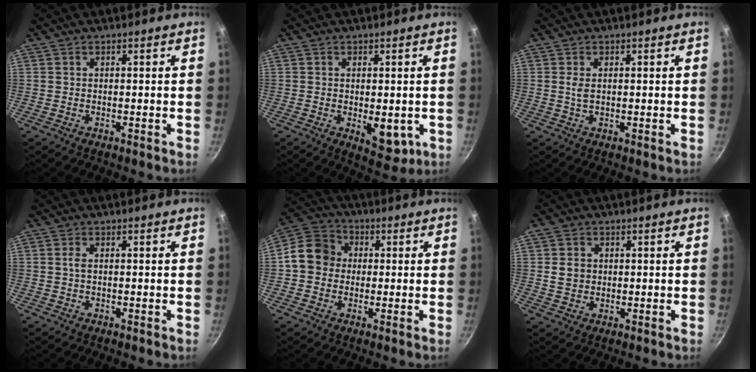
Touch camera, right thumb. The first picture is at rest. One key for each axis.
{"total": 6.8, "fx": -1.1, "fy": 3.6, "fz": 5.7, "tx": -0.063, "ty": -0.015, "tz": -0.006}
{"total": 1.8, "fx": 0.4, "fy": 0.9, "fz": 1.6, "tx": -0.031, "ty": -0.001, "tz": 0.009}
{"total": 1.1, "fx": 0.1, "fy": 0.5, "fz": 1.0, "tx": -0.021, "ty": 0.001, "tz": 0.001}
{"total": 9.5, "fx": 0.1, "fy": 8.4, "fz": 4.5, "tx": -0.050, "ty": 0.023, "tz": -0.022}
{"total": 4.2, "fx": 0.5, "fy": 3.6, "fz": 2.0, "tx": -0.023, "ty": 0.002, "tz": 0.007}